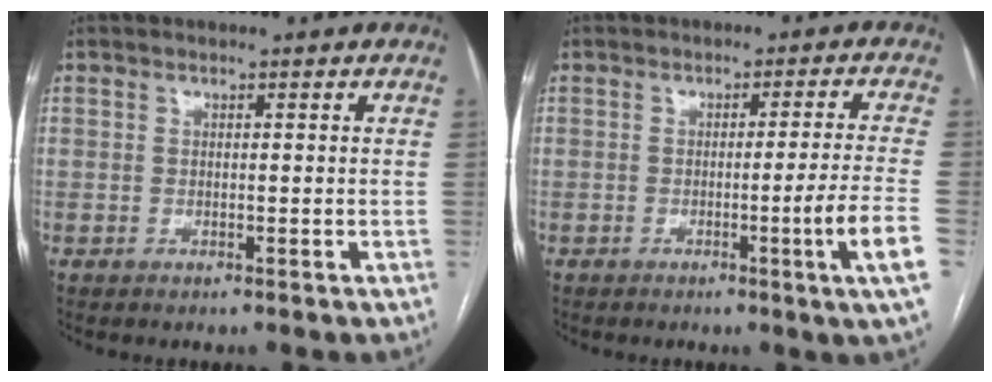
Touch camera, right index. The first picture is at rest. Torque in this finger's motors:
{"motor_torque": [0.54, 0.00, 0.24, 0.08]}